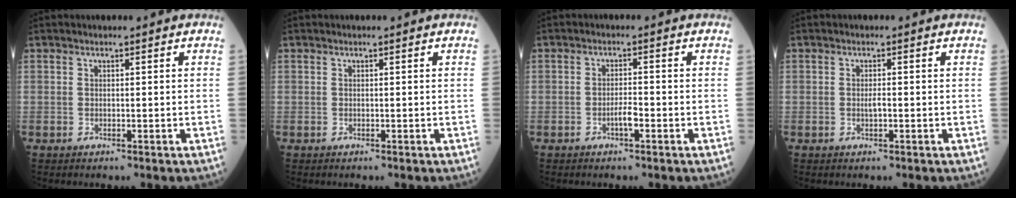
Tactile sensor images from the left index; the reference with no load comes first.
{"total": 0.0}
{"total": 2.2, "force": [-1.2, 0.3, 1.8], "torque": [-0.030, 0.000, -0.024]}
{"total": 1.1, "force": [-0.3, 0.3, 1.0], "torque": [-0.020, -0.001, -0.007]}